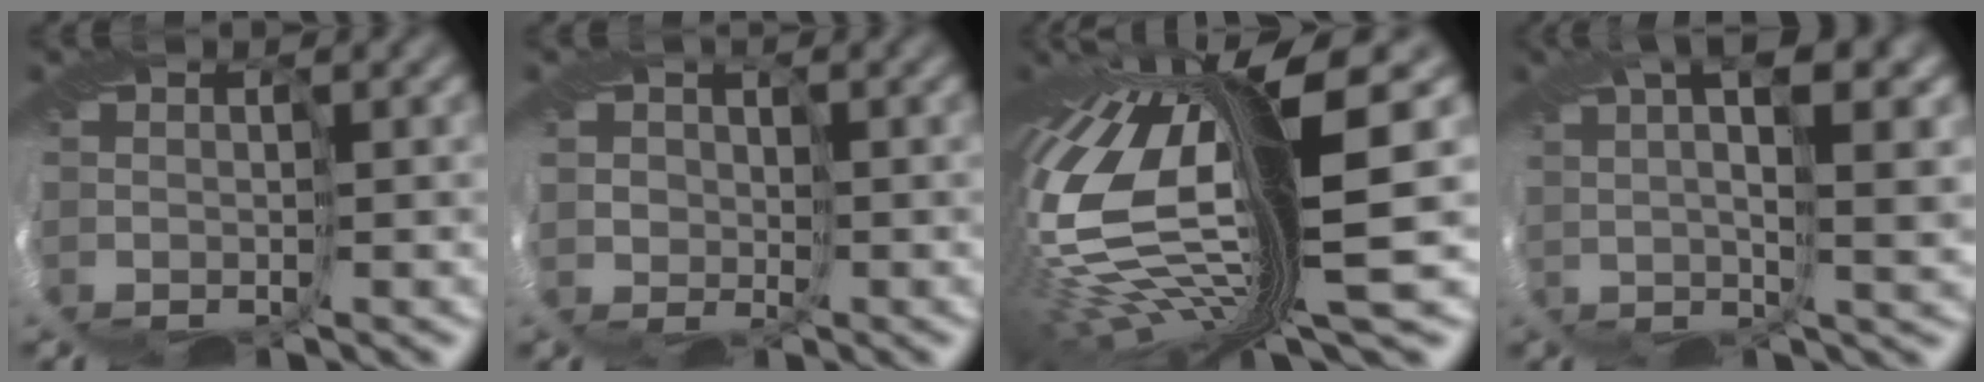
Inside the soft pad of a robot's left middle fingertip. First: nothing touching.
{"total": 2.3, "force": [1.4, 0.4, -1.8], "torque": [0.028, 0.006, 0.024]}
{"total": 14.1, "force": [0.6, 4.9, 13.2], "torque": [-0.304, -0.014, 0.020]}
{"total": 6.8, "force": [3.2, 1.4, 5.8], "torque": [-0.077, 0.019, 0.048]}